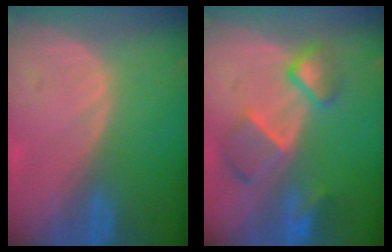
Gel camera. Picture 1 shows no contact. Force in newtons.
{"total": 7.6, "press": 6.7, "slide": 3.7}